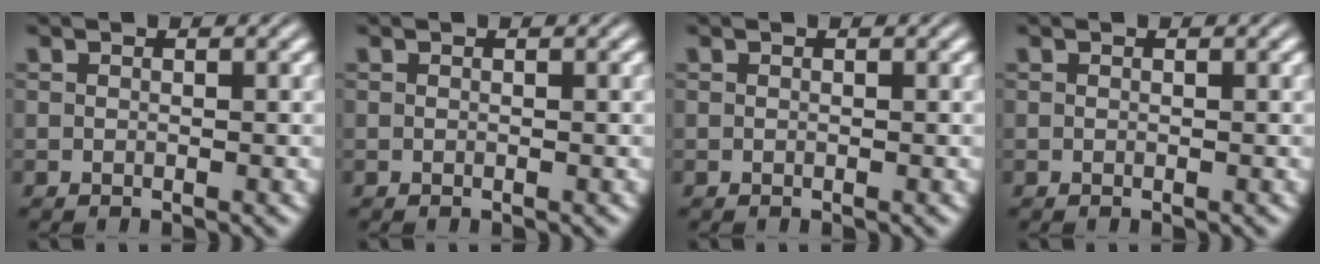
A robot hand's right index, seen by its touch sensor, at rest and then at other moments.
{"total": 0.0}
{"total": 0.0}
{"total": 0.0}